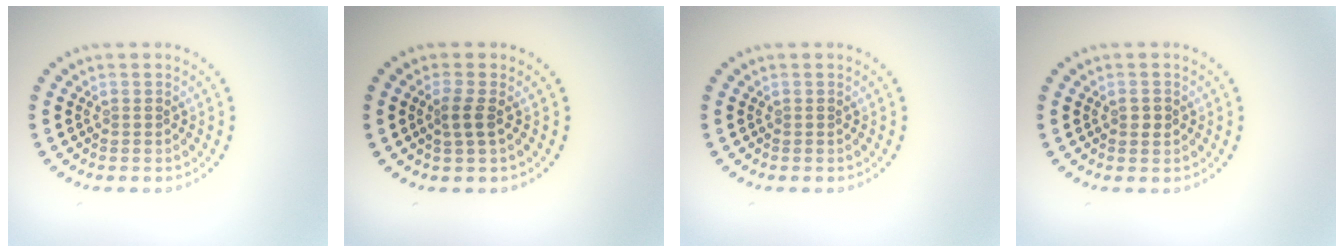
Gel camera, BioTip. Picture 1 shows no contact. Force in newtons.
{"total": 1.7, "press": 1.3, "slide": 1.0}
{"total": 0.0}
{"total": 1.0, "press": 1.0, "slide": 0.1}